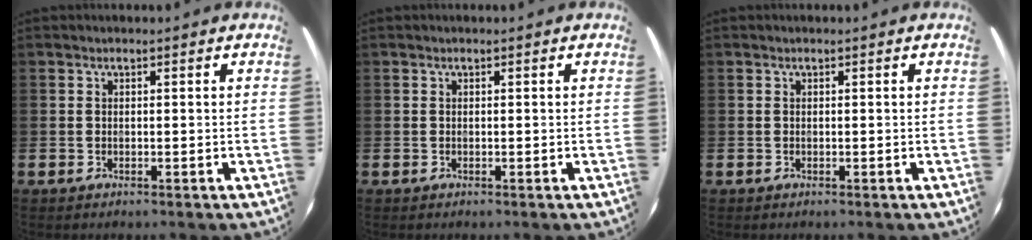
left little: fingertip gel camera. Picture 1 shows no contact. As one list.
[{"total": 0.0}, {"total": 0.0}]